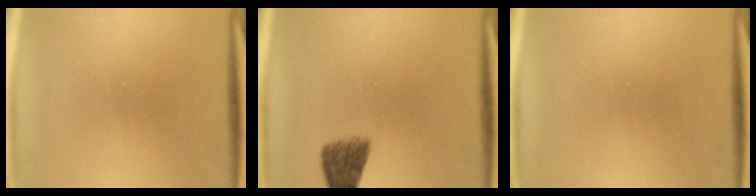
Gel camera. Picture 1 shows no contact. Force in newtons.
{"total": 4.2}
{"total": 0.0}